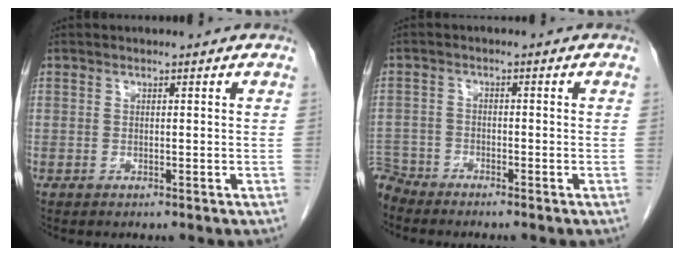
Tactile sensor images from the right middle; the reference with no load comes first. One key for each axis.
{"total": 4.3, "fx": -4.2, "fy": 0.9, "fz": -0.5, "tx": 0.017, "ty": -0.007, "tz": -0.081}